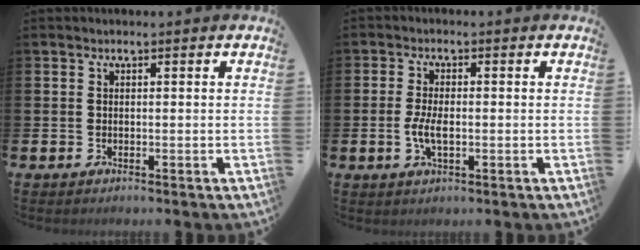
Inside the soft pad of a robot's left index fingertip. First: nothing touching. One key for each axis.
{"total": 3.6, "fx": -0.5, "fy": 1.6, "fz": 3.2, "tx": -0.064, "ty": 0.001, "tz": -0.012}